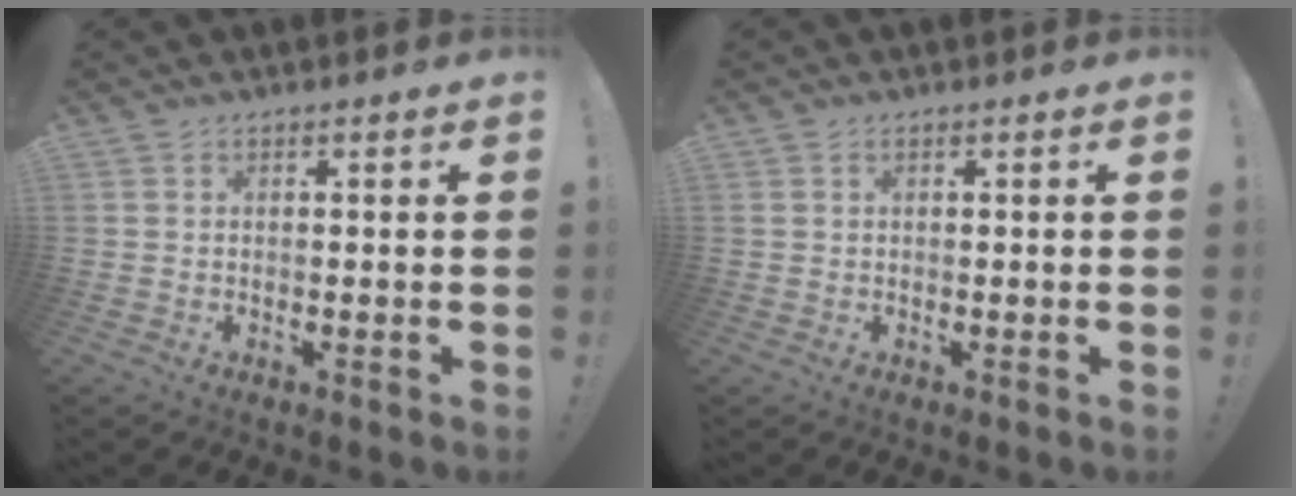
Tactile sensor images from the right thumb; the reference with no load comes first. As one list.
[{"total": 0.7, "force": [0.4, 0.5, 0.4], "torque": [-0.008, 0.003, 0.007]}]